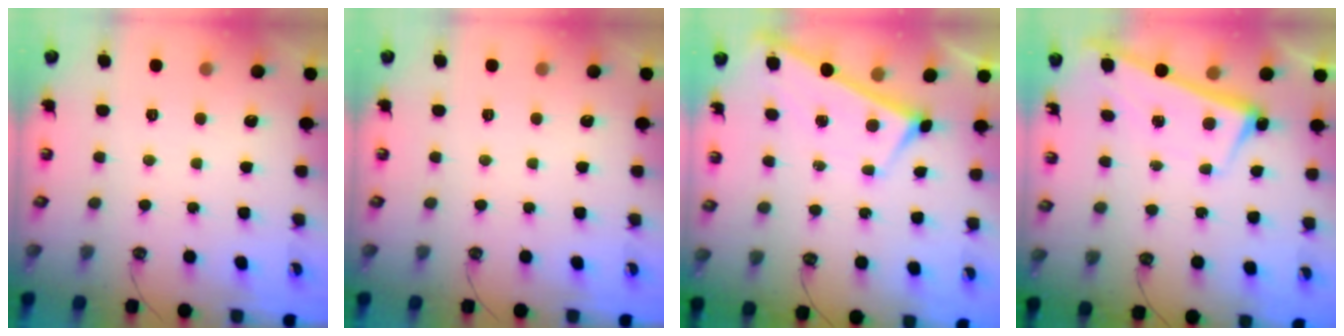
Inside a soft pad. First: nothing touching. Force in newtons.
{"total": 0.0}
{"total": 3.0, "press": 3.0, "slide": 0.3}
{"total": 2.6, "press": 2.4, "slide": 1.0}